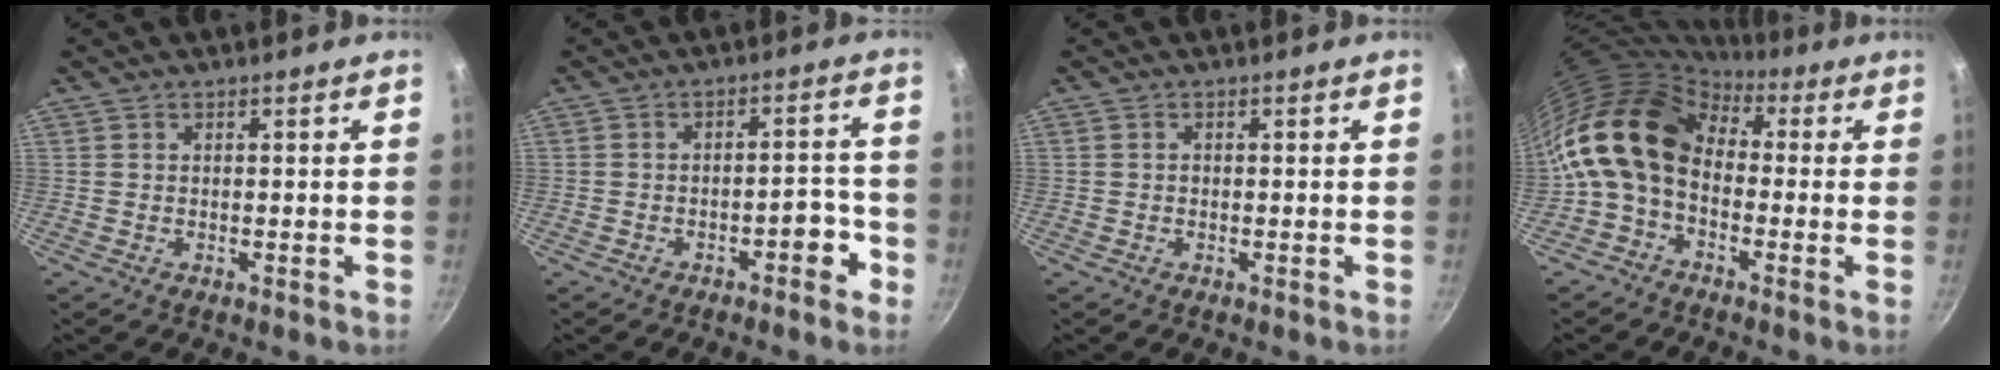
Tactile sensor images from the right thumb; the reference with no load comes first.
{"total": 4.8, "force": [-2.7, 2.0, 3.4], "torque": [-0.026, 0.037, -0.030]}
{"total": 0.0}
{"total": 14.1, "force": [-0.1, 10.1, 9.9], "torque": [-0.164, 0.033, -0.028]}